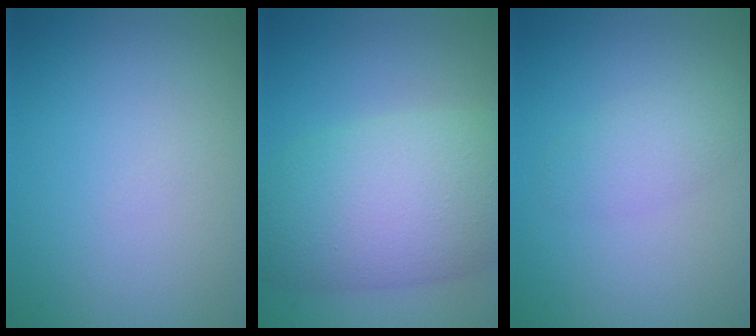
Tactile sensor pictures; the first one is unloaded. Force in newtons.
{"total": 9.8, "press": 9.8, "slide": 0.3}
{"total": 2.1, "press": 2.1, "slide": 0.0}